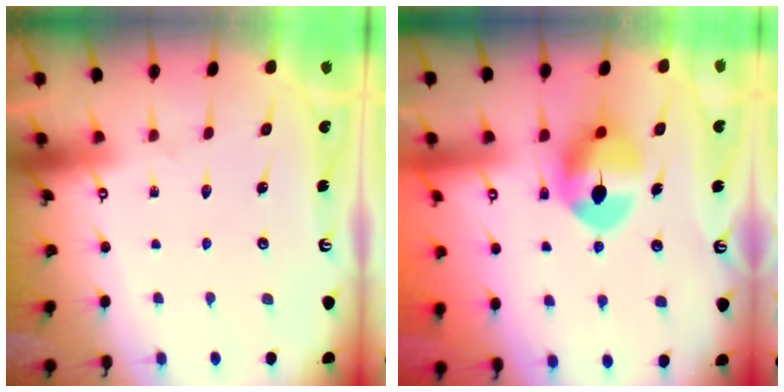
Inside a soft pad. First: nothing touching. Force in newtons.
{"total": 11.8, "press": 11.8, "slide": 0.6}